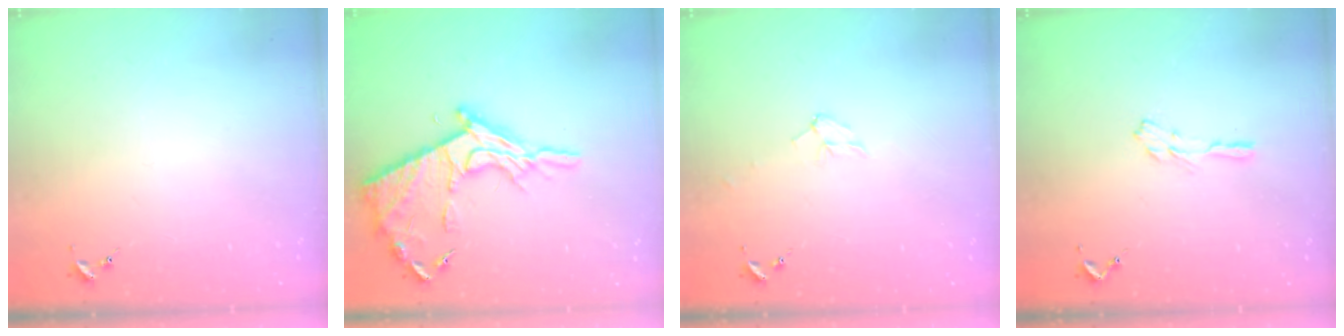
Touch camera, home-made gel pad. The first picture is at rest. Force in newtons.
{"total": 18.3, "press": 18.2, "slide": 1.4}
{"total": 7.0, "press": 7.0, "slide": 1.0}
{"total": 3.6, "press": 3.6, "slide": 0.4}